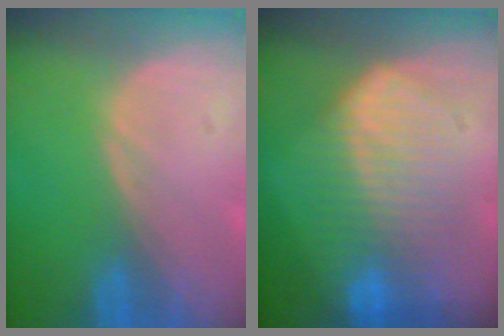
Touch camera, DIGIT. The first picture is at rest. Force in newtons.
{"total": 8.7, "press": 8.7, "slide": 0.2}